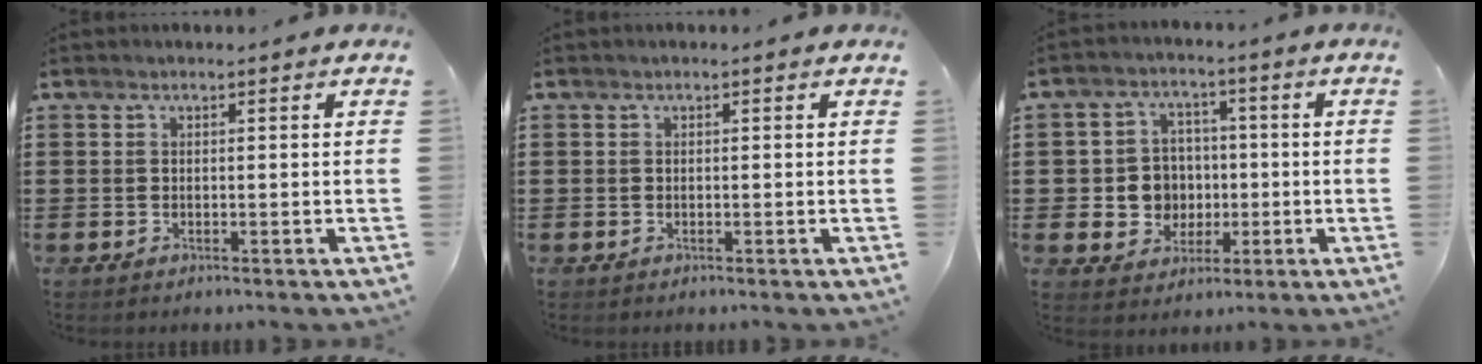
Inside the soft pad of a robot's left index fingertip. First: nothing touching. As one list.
[{"total": 0.0}, {"total": 6.3, "force": [-0.5, 6.0, 1.9], "torque": [-0.058, 0.020, -0.006]}]